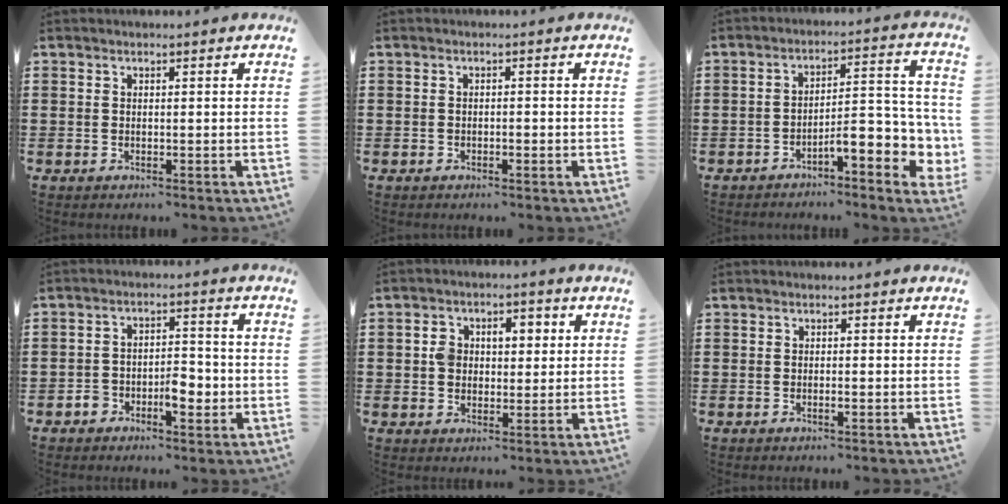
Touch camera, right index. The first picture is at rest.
{"total": 0.8, "force": [-0.6, 0.4, 0.4], "torque": [-0.010, -0.002, -0.011]}
{"total": 7.3, "force": [-3.8, 2.3, 5.8], "torque": [-0.079, -0.014, -0.071]}
{"total": 5.5, "force": [-2.3, 3.2, 3.8], "torque": [-0.065, 0.012, -0.041]}
{"total": 4.4, "force": [0.6, 3.2, 3.0], "torque": [-0.053, 0.008, 0.000]}
{"total": 0.7, "force": [-0.3, 0.1, 0.6], "torque": [-0.011, -0.004, -0.005]}